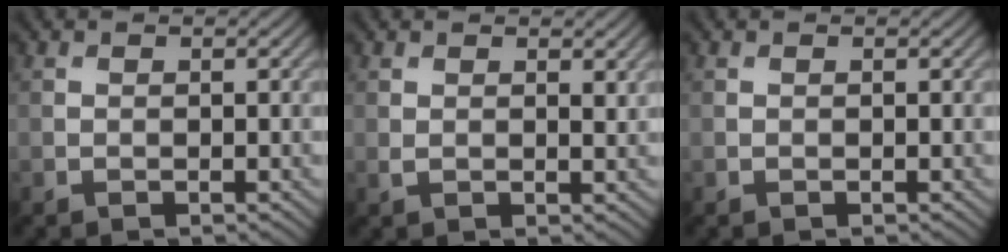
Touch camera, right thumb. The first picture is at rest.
{"total": 1.7, "force": [0.9, 0.8, 1.3], "torque": [-0.027, -0.005, 0.020]}
{"total": 0.0}